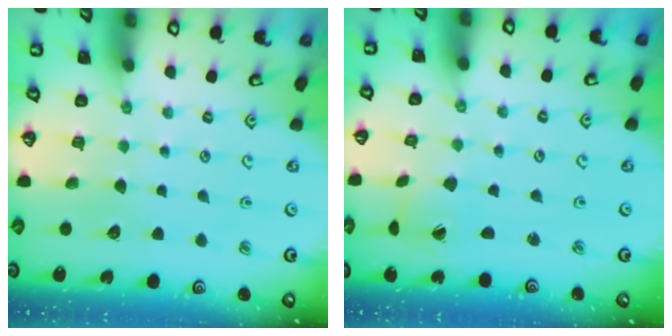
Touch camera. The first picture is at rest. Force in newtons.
{"total": 1.3, "press": 1.3, "slide": 0.0}